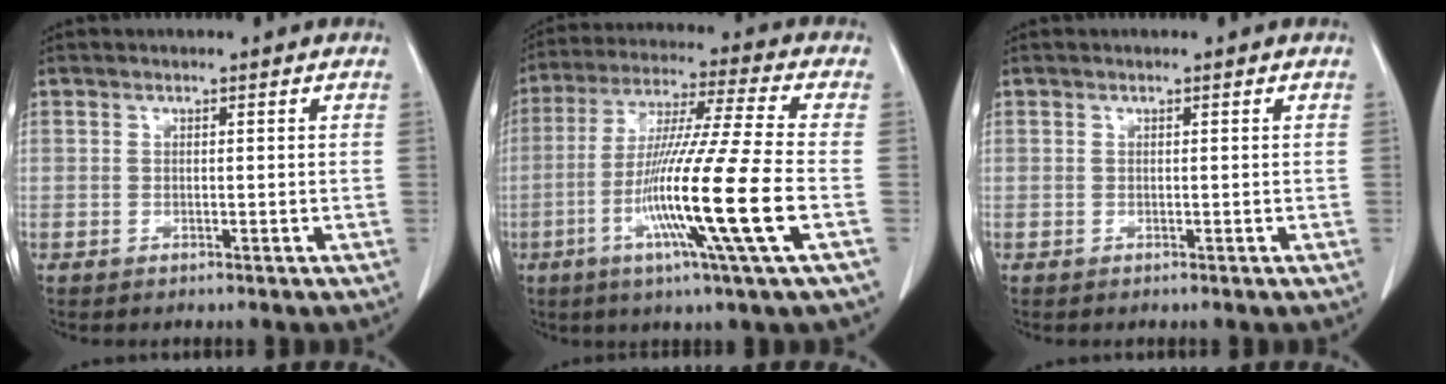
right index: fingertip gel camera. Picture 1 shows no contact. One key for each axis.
{"total": 17.2, "fx": -5.0, "fy": -2.0, "fz": 16.3, "tx": -0.313, "ty": -0.024, "tz": -0.101}
{"total": 0.0}